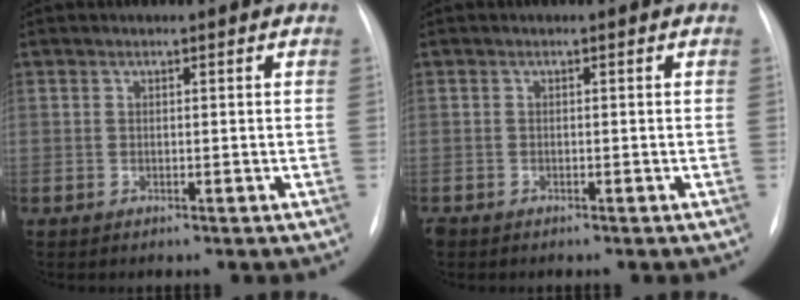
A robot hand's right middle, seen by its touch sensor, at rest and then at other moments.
{"total": 1.4, "force": [-1.0, 0.8, 0.5], "torque": [-0.011, -0.001, -0.015]}